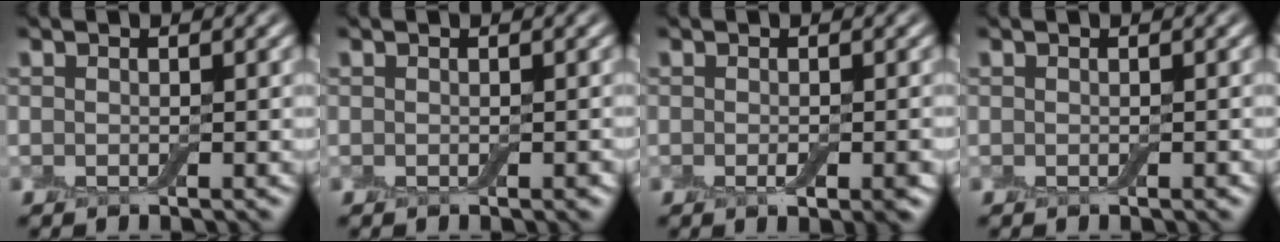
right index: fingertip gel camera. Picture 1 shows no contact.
{"total": 0.5, "force": [-0.1, 0.3, 0.4], "torque": [-0.008, -0.002, 0.000]}
{"total": 1.8, "force": [-0.6, 0.5, 1.6], "torque": [-0.021, -0.005, -0.008]}
{"total": 0.0}